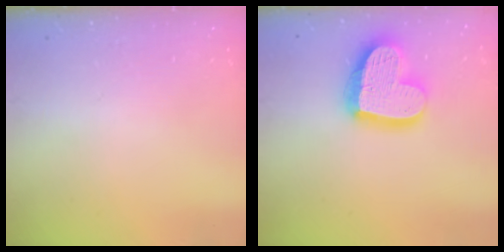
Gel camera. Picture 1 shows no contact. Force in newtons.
{"total": 19.9, "press": 19.9, "slide": 1.6}